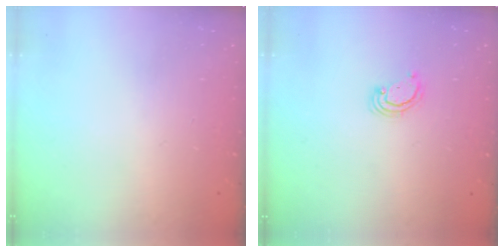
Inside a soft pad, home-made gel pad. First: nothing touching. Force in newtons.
{"total": 2.9, "press": 2.8, "slide": 0.3}